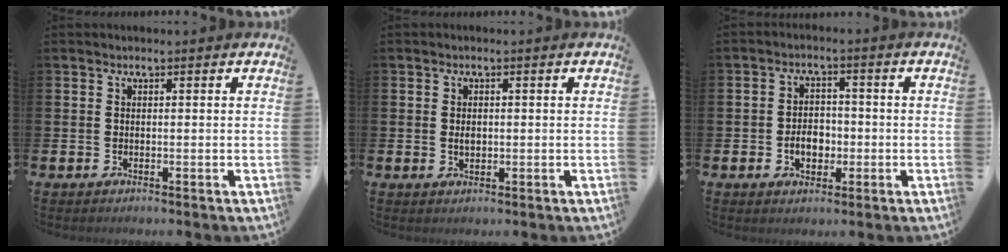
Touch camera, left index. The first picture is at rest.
{"total": 1.3, "force": [0.2, 1.0, 0.9], "torque": [-0.008, 0.004, -0.001]}
{"total": 3.8, "force": [-0.9, 2.8, 2.5], "torque": [-0.029, -0.004, -0.024]}